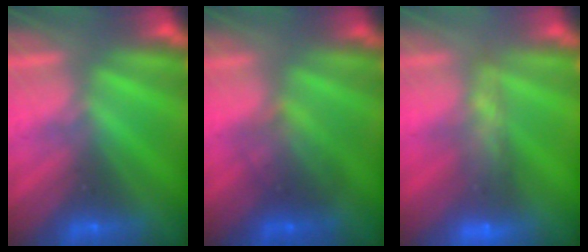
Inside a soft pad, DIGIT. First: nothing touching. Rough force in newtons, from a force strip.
{"total": 2.2}
{"total": 9.2}